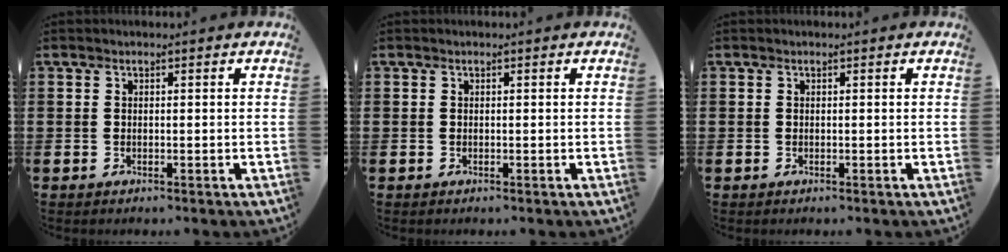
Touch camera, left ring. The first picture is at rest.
{"total": 0.0}
{"total": 0.0}